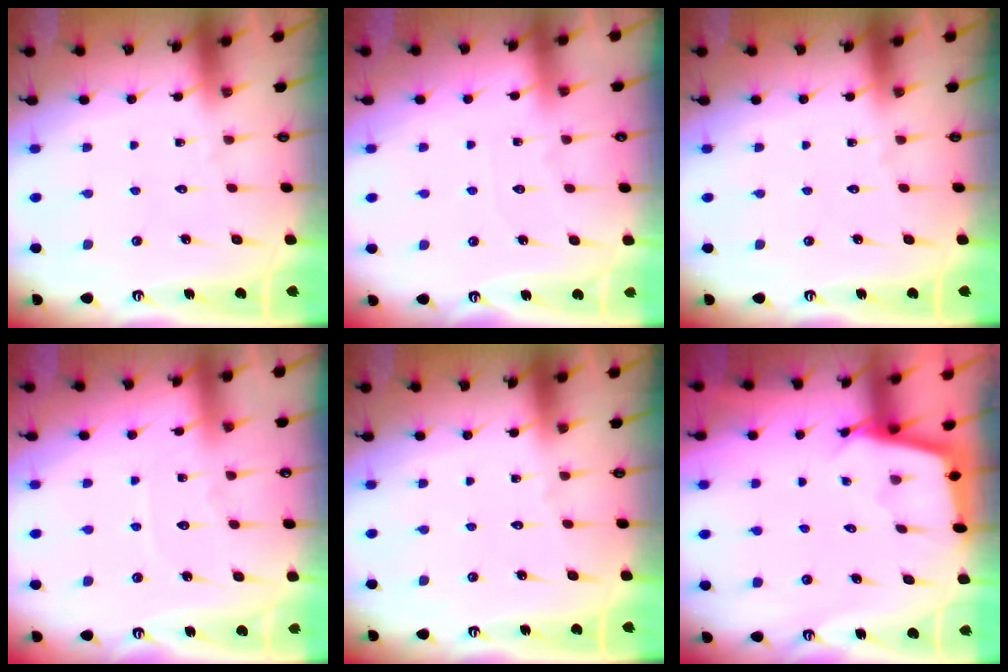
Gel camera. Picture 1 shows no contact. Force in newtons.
{"total": 2.4, "press": 2.4, "slide": 0.4}
{"total": 0.0}
{"total": 4.0, "press": 3.9, "slide": 0.5}
{"total": 0.0}
{"total": 2.3, "press": 2.3, "slide": 0.2}